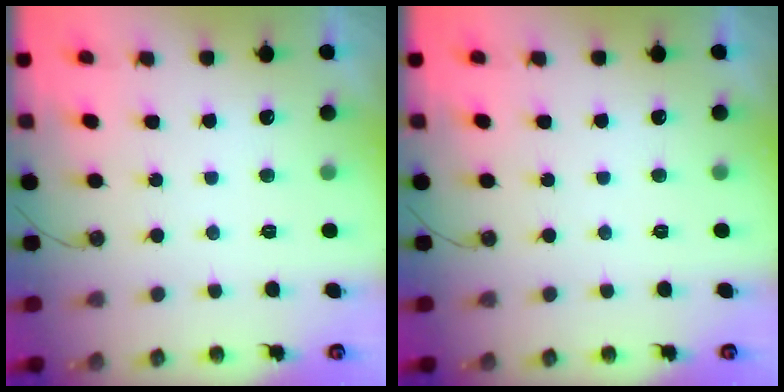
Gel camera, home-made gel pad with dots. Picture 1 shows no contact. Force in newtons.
{"total": 0.0}